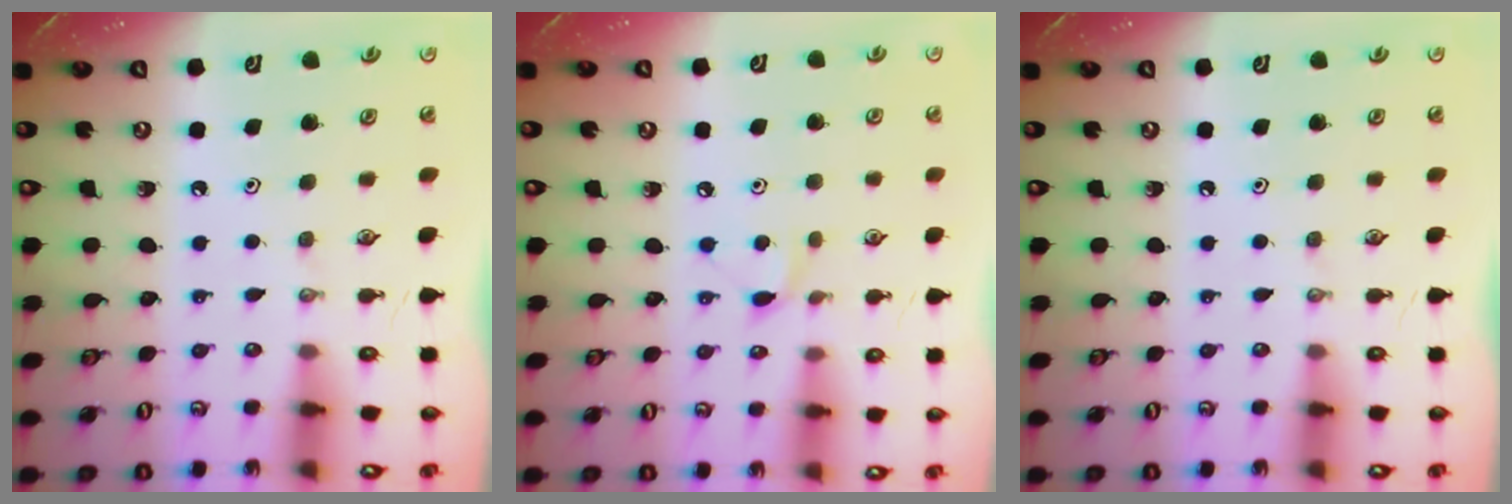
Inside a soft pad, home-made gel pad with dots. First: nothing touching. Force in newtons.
{"total": 5.4, "press": 5.3, "slide": 0.8}
{"total": 0.0}